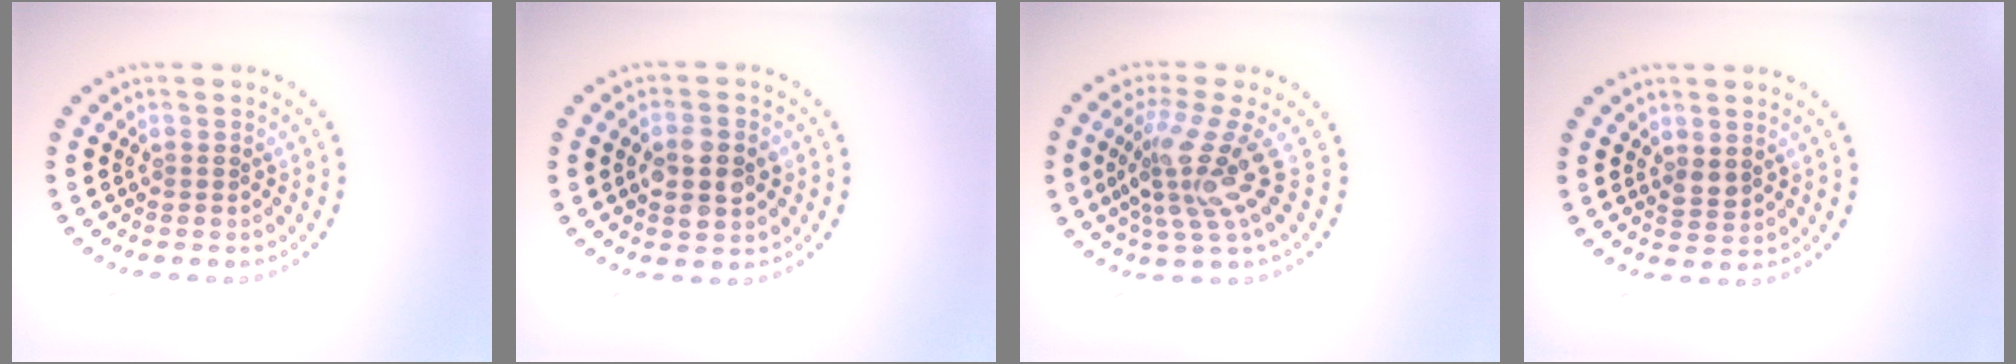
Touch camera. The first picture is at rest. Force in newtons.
{"total": 4.0, "press": 4.0, "slide": 0.2}
{"total": 4.5, "press": 3.0, "slide": 3.3}
{"total": 1.4, "press": 1.3, "slide": 0.4}